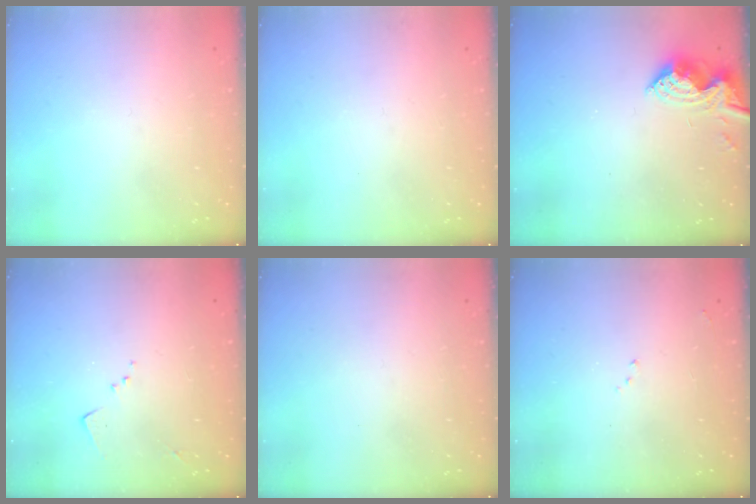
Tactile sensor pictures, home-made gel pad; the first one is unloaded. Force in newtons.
{"total": 0.0}
{"total": 10.4, "press": 10.3, "slide": 0.9}
{"total": 6.3, "press": 6.2, "slide": 0.9}
{"total": 0.0}
{"total": 5.0, "press": 4.9, "slide": 0.8}